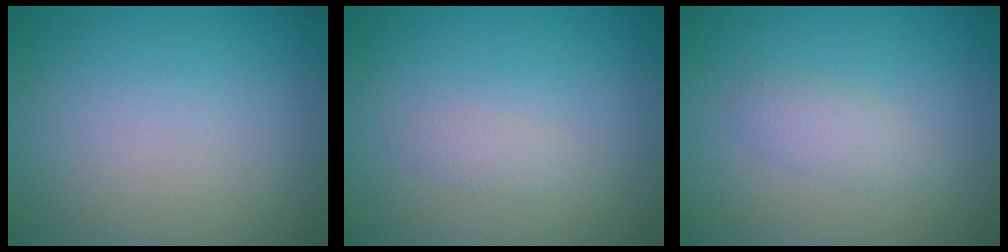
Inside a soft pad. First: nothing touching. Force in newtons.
{"total": 0.9, "press": 0.9, "slide": 0.0}
{"total": 2.4, "press": 2.4, "slide": 0.2}